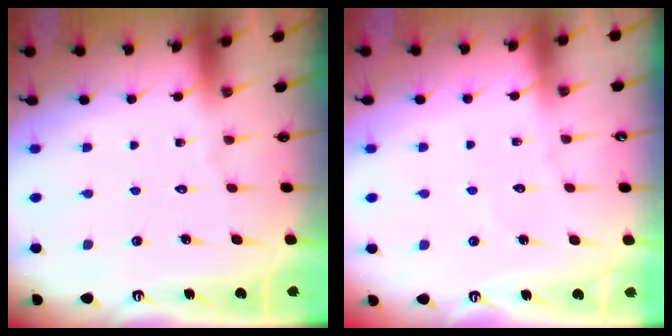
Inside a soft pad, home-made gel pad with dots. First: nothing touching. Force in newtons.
{"total": 2.9, "press": 2.9, "slide": 0.2}